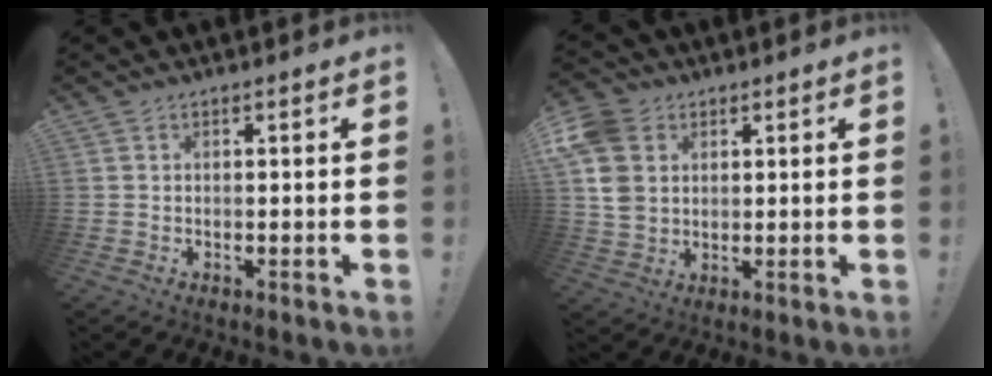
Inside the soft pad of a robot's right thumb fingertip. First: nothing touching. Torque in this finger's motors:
{"motor_torque": [0.95, 1.06, 0.10, -0.29, -0.04]}